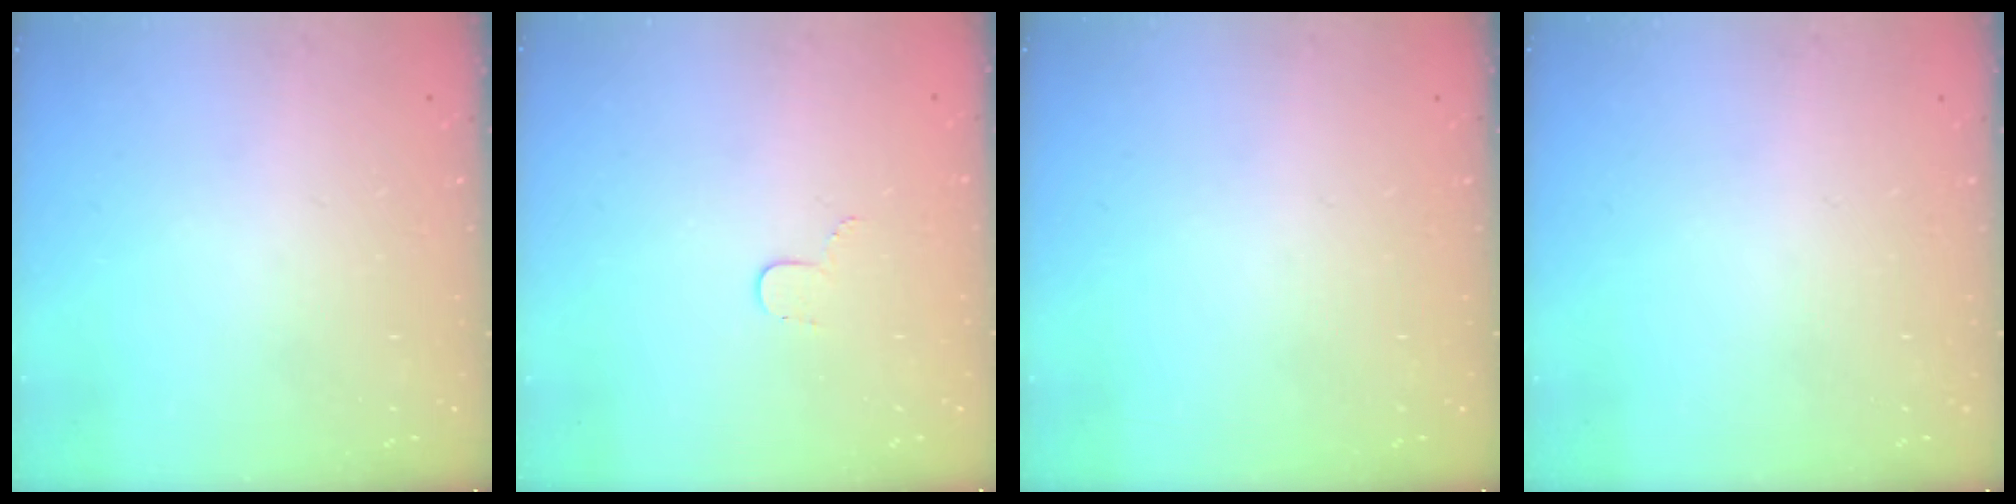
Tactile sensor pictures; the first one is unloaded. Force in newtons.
{"total": 3.4, "press": 3.4, "slide": 0.4}
{"total": 0.0}
{"total": 0.0}